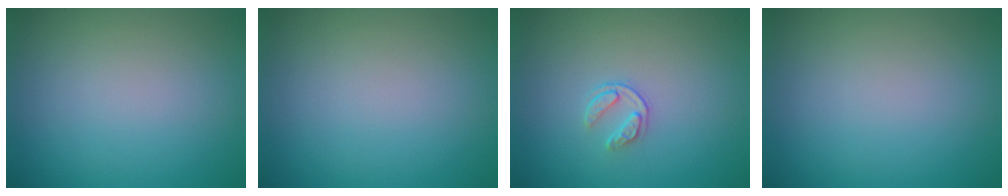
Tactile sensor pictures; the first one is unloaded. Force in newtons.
{"total": 0.0}
{"total": 1.6, "press": 1.0, "slide": 1.2}
{"total": 0.0}